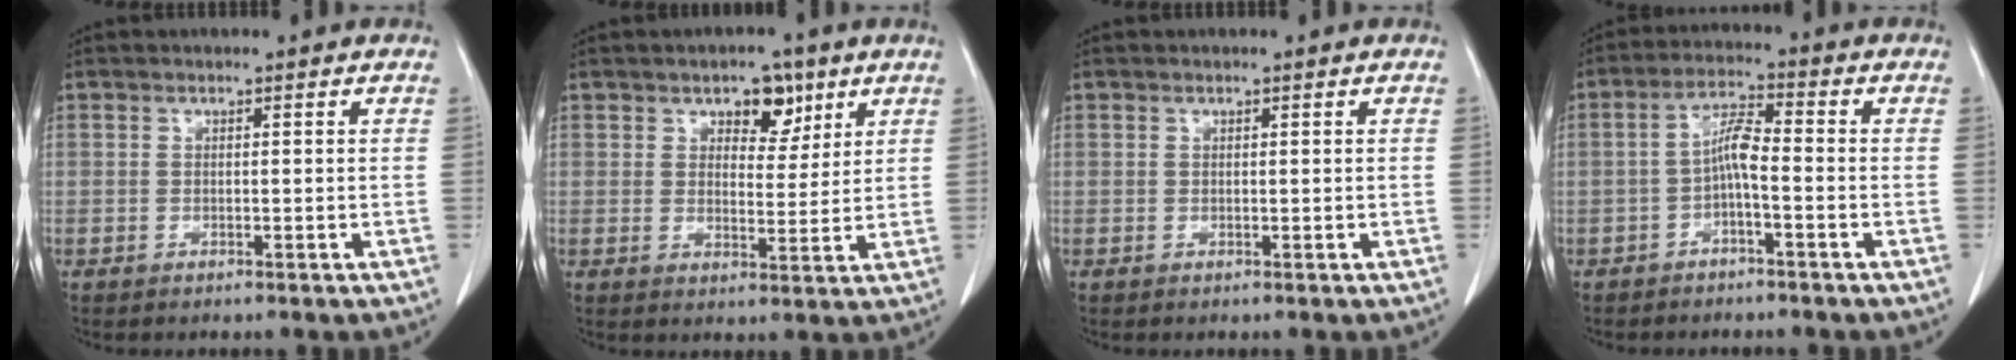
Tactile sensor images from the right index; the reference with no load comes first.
{"total": 6.8, "force": [3.7, 3.9, 4.1], "torque": [-0.059, 0.010, 0.060]}
{"total": 0.0}
{"total": 5.2, "force": [-1.4, 1.0, 4.9], "torque": [-0.101, 0.014, -0.027]}